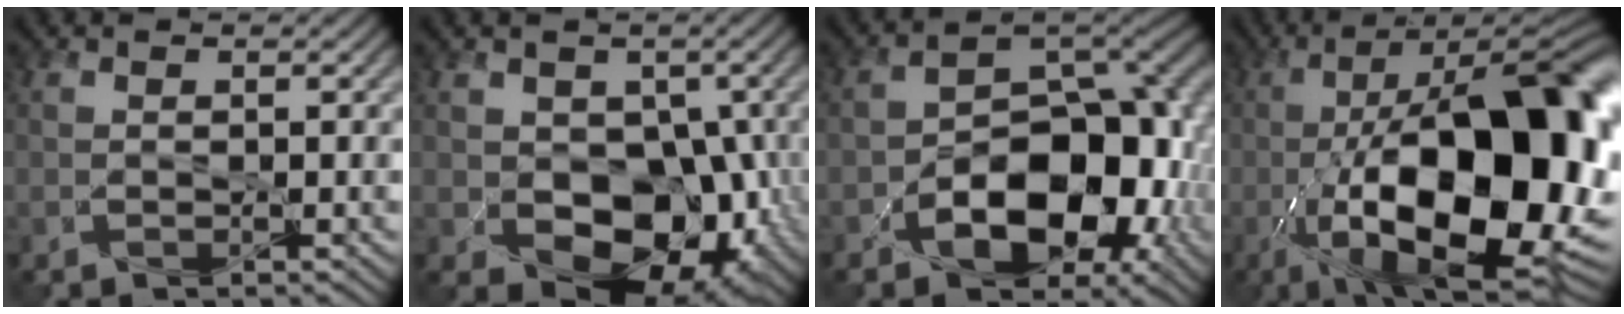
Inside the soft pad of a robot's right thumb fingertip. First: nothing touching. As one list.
[{"total": 12.1, "force": [-1.8, 8.3, 8.6], "torque": [-0.116, -0.022, -0.022]}, {"total": 12.2, "force": [-4.3, 7.0, 9.1], "torque": [-0.122, -0.022, -0.065]}, {"total": 21.8, "force": [-5.7, 7.5, 19.6], "torque": [-0.325, -0.017, -0.088]}]